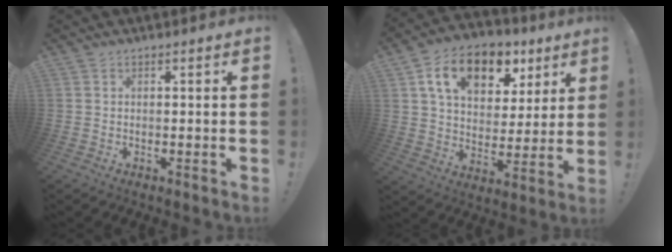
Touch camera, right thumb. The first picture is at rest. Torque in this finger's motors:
{"motor_torque": [1.30, 3.47, 0.45, 0.01, 0.09]}